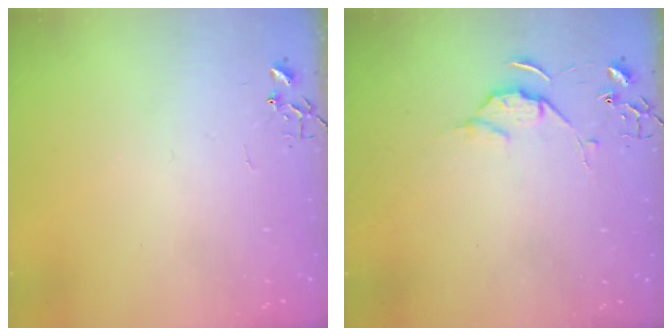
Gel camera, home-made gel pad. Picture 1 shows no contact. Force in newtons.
{"total": 5.7, "press": 5.7, "slide": 0.8}